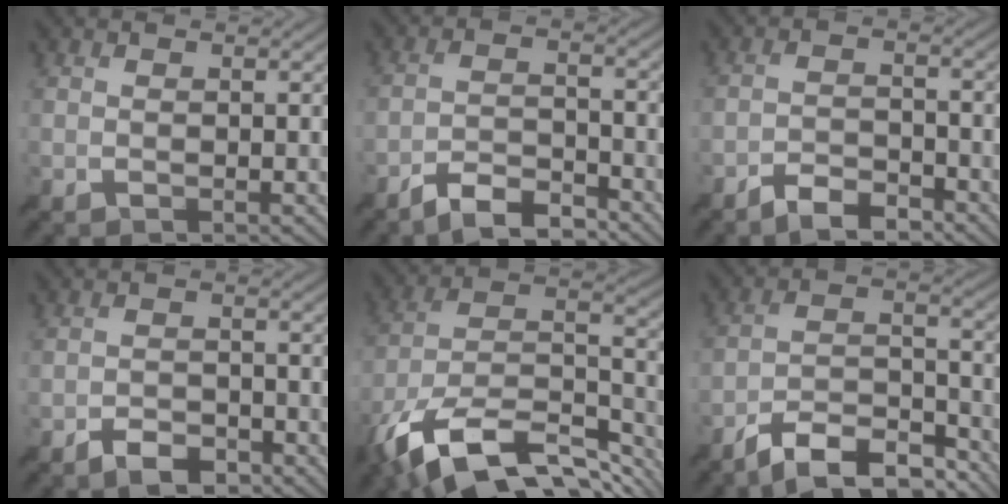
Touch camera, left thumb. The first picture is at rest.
{"total": 5.9, "force": [-5.1, 1.4, 2.5], "torque": [-0.046, -0.001, -0.099]}
{"total": 4.4, "force": [-3.9, 1.2, 1.8], "torque": [-0.033, 0.000, -0.073]}
{"total": 3.4, "force": [-2.7, 1.4, 1.4], "torque": [-0.023, -0.001, -0.051]}
{"total": 18.2, "force": [-11.4, 8.4, 11.4], "torque": [-0.270, -0.040, -0.180]}
{"total": 10.9, "force": [-9.1, 2.9, 5.1], "torque": [-0.085, 0.003, -0.170]}